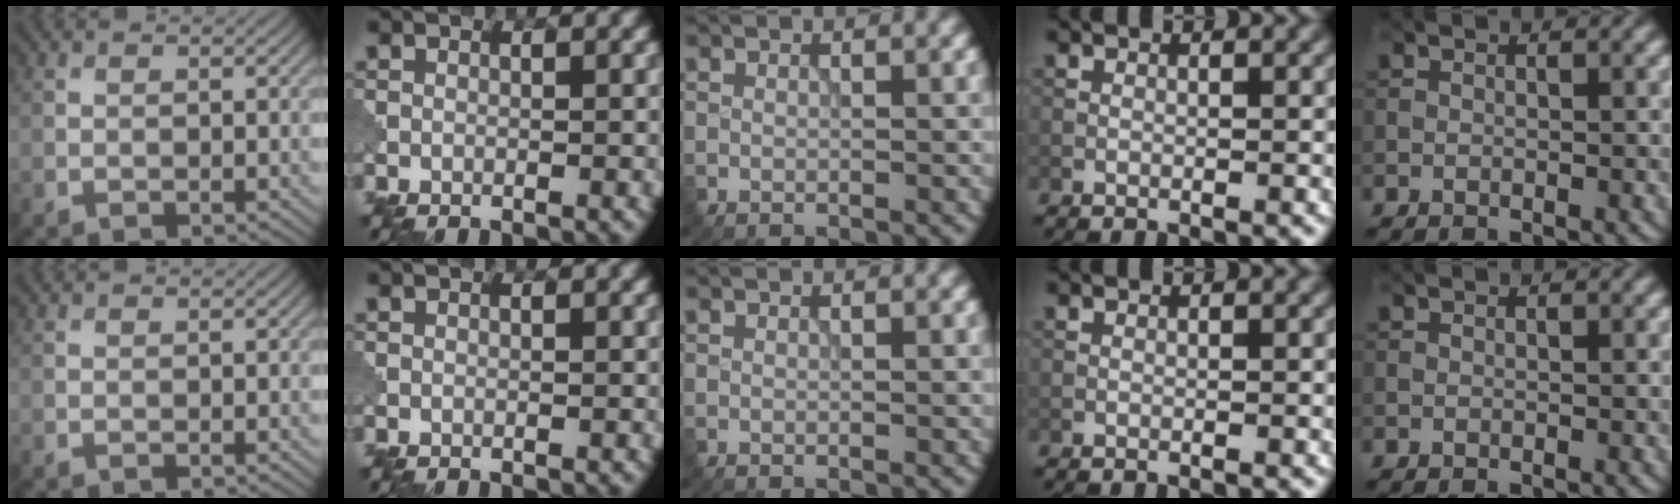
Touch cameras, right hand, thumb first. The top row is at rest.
{}